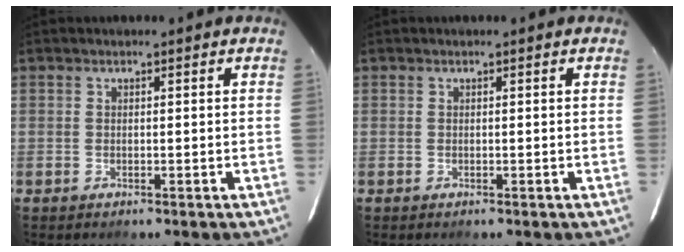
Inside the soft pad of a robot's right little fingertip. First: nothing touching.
{"total": 0.0}